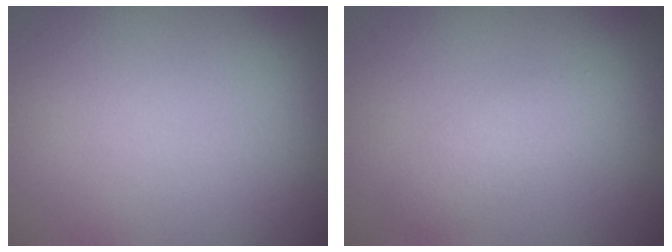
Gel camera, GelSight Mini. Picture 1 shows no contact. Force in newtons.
{"total": 2.0, "press": 2.0, "slide": 0.1}